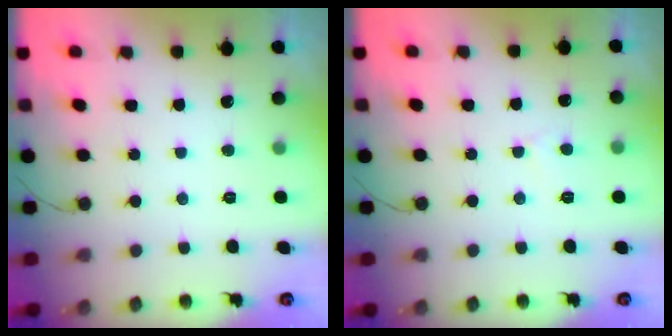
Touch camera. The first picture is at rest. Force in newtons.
{"total": 2.3, "press": 2.3, "slide": 0.2}